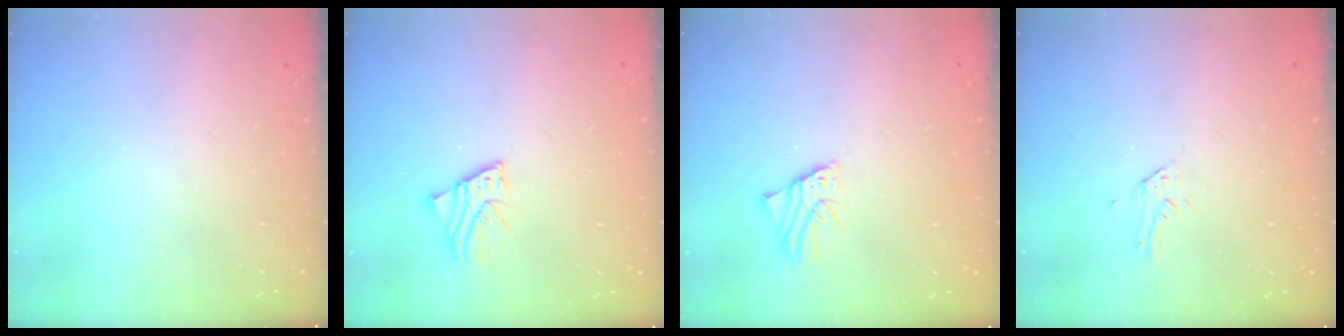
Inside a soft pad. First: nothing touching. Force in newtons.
{"total": 2.8, "press": 2.7, "slide": 0.3}
{"total": 2.2, "press": 2.2, "slide": 0.3}
{"total": 2.1, "press": 2.1, "slide": 0.2}